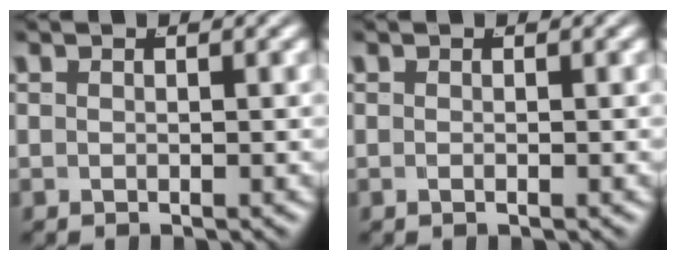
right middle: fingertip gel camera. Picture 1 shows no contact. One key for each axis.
{"total": 0.0}